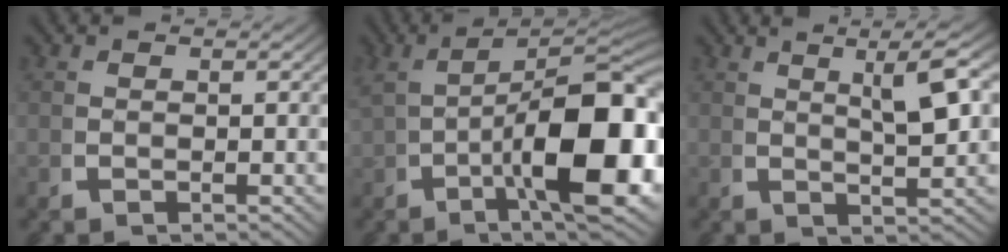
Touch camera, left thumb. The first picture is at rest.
{"total": 15.4, "force": [-0.1, 7.0, 13.7], "torque": [-0.192, -0.020, 0.007]}
{"total": 5.8, "force": [2.3, 1.6, 5.1], "torque": [-0.071, 0.006, 0.037]}